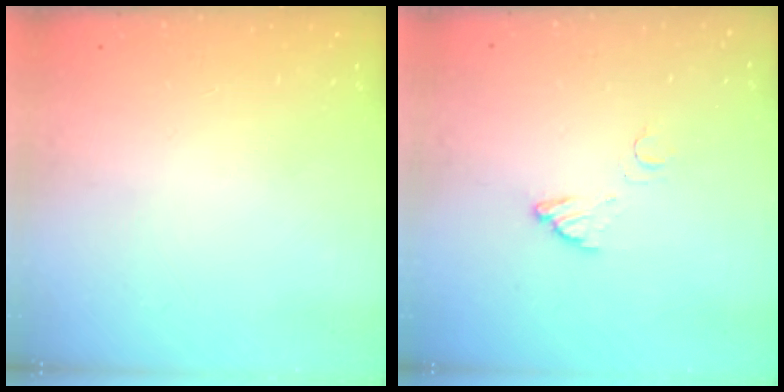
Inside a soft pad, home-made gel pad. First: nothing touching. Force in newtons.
{"total": 3.5, "press": 3.5, "slide": 0.2}